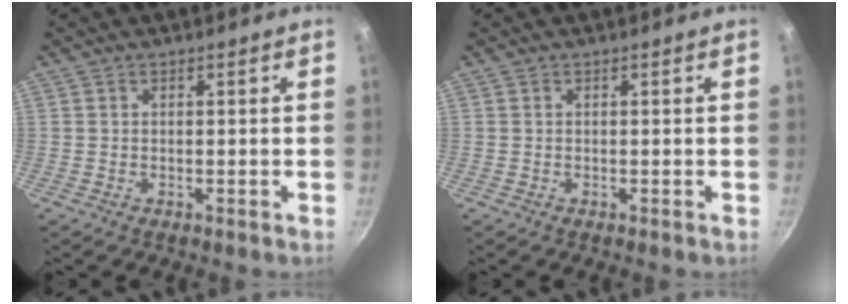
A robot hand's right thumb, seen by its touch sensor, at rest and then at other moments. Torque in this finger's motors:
{"motor_torque": [-0.10, 0.10, 0.00, 0.00, 0.01]}